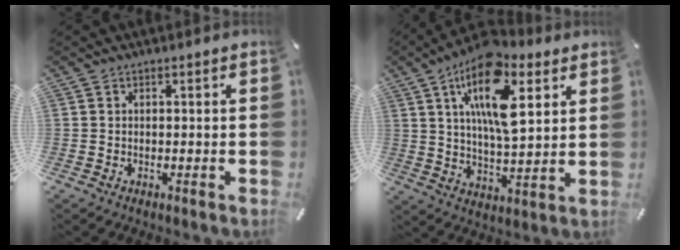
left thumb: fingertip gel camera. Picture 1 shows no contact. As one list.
[{"total": 17.2, "force": [8.3, 7.5, 13.0], "torque": [-0.236, -0.020, 0.136]}]